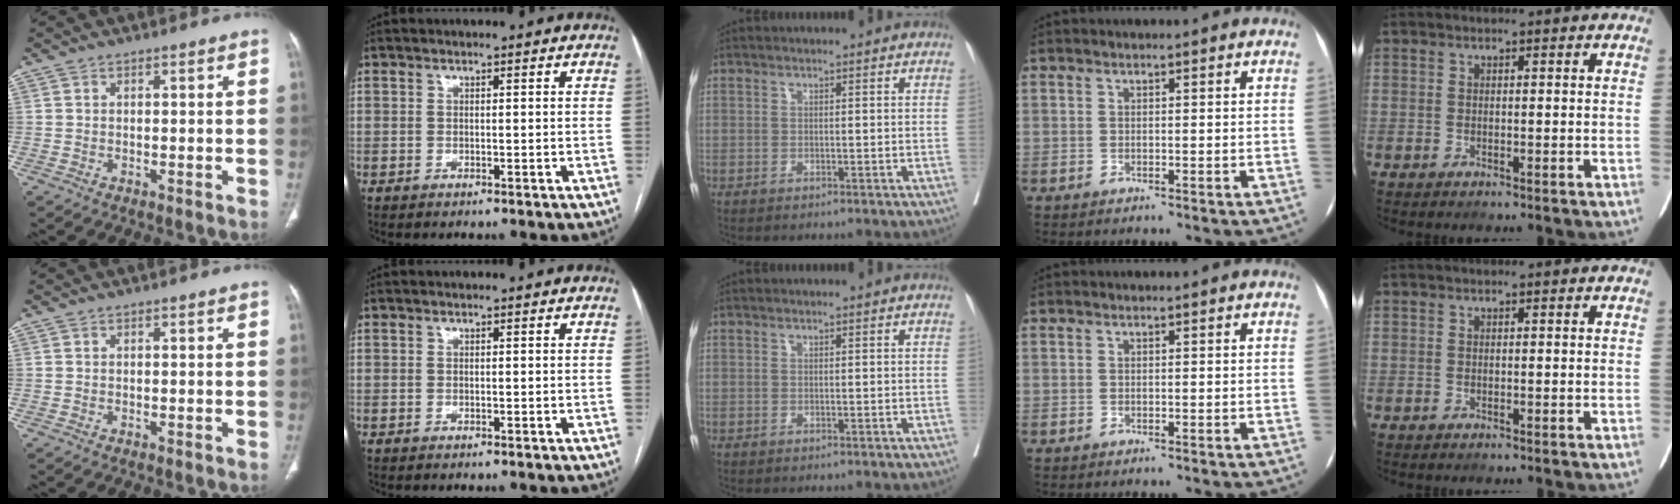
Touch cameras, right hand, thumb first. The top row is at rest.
{}